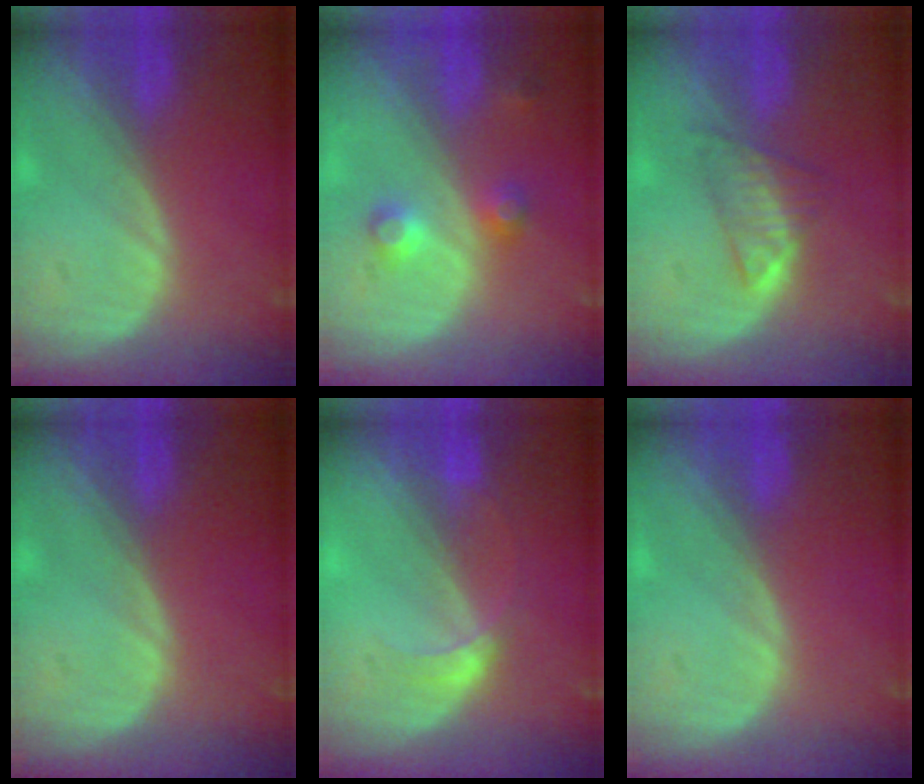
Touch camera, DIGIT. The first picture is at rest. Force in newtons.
{"total": 3.6, "press": 3.6, "slide": 0.6}
{"total": 4.0, "press": 4.0, "slide": 0.6}
{"total": 0.0}
{"total": 2.5, "press": 2.5, "slide": 0.1}
{"total": 0.0}